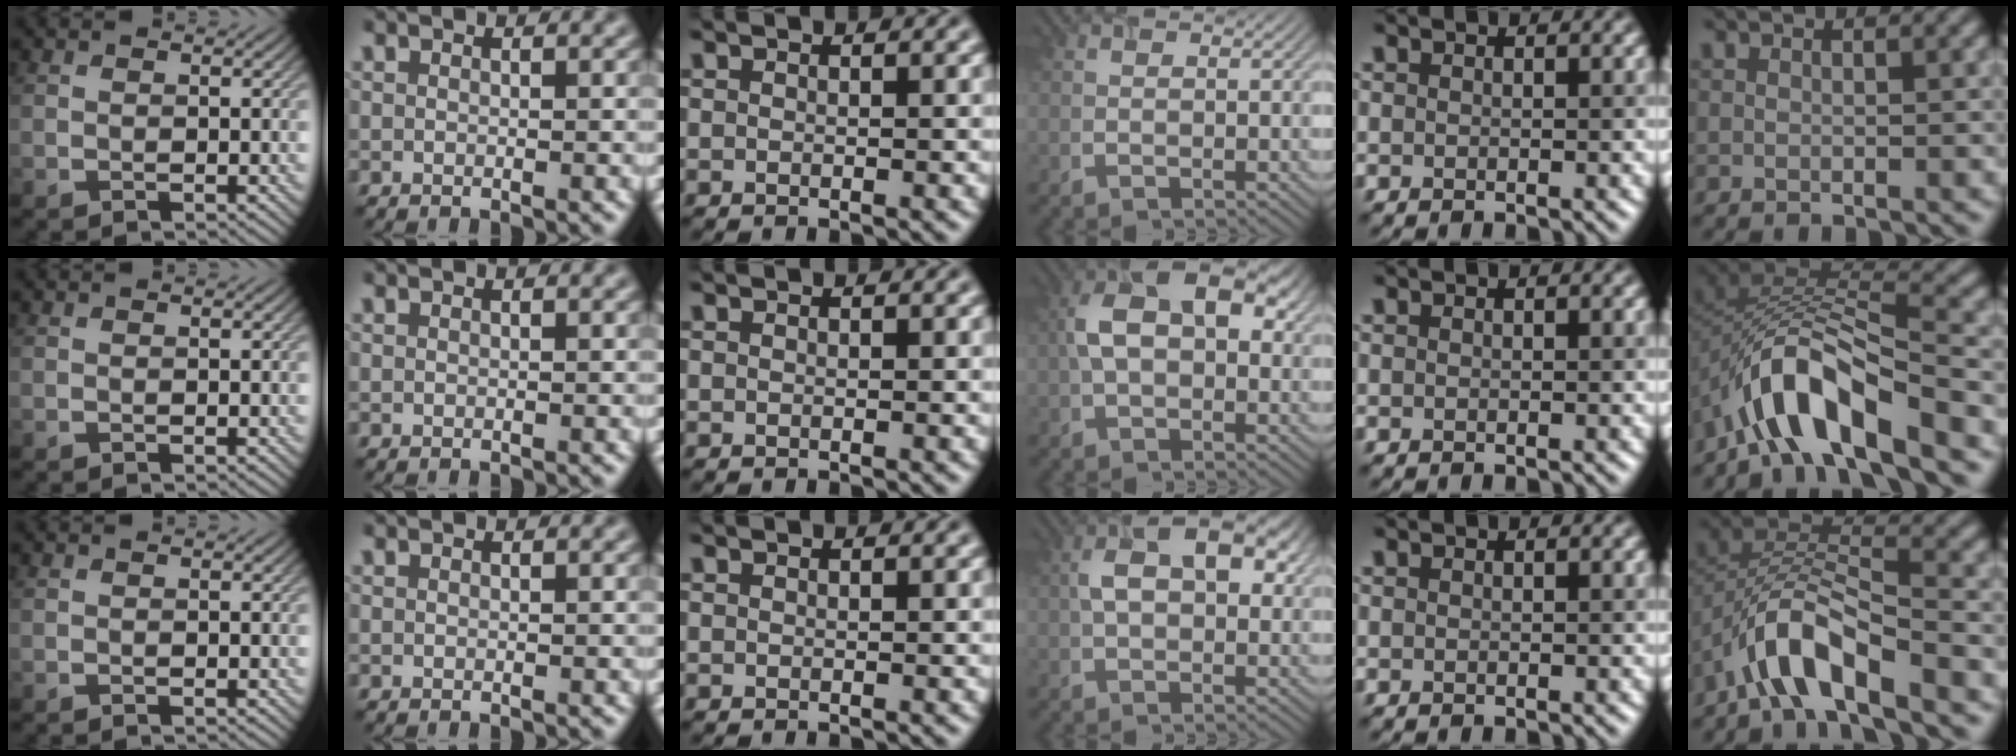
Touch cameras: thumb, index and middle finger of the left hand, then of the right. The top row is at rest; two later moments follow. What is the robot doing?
{"motion": "lift_and_place", "object": "timer"}